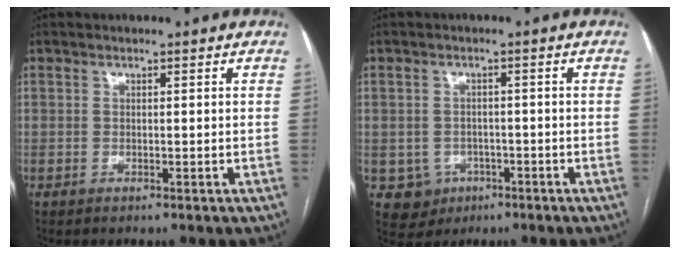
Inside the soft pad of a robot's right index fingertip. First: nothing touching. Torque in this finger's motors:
{"motor_torque": [-0.46, 0.01, -0.73, -0.21]}